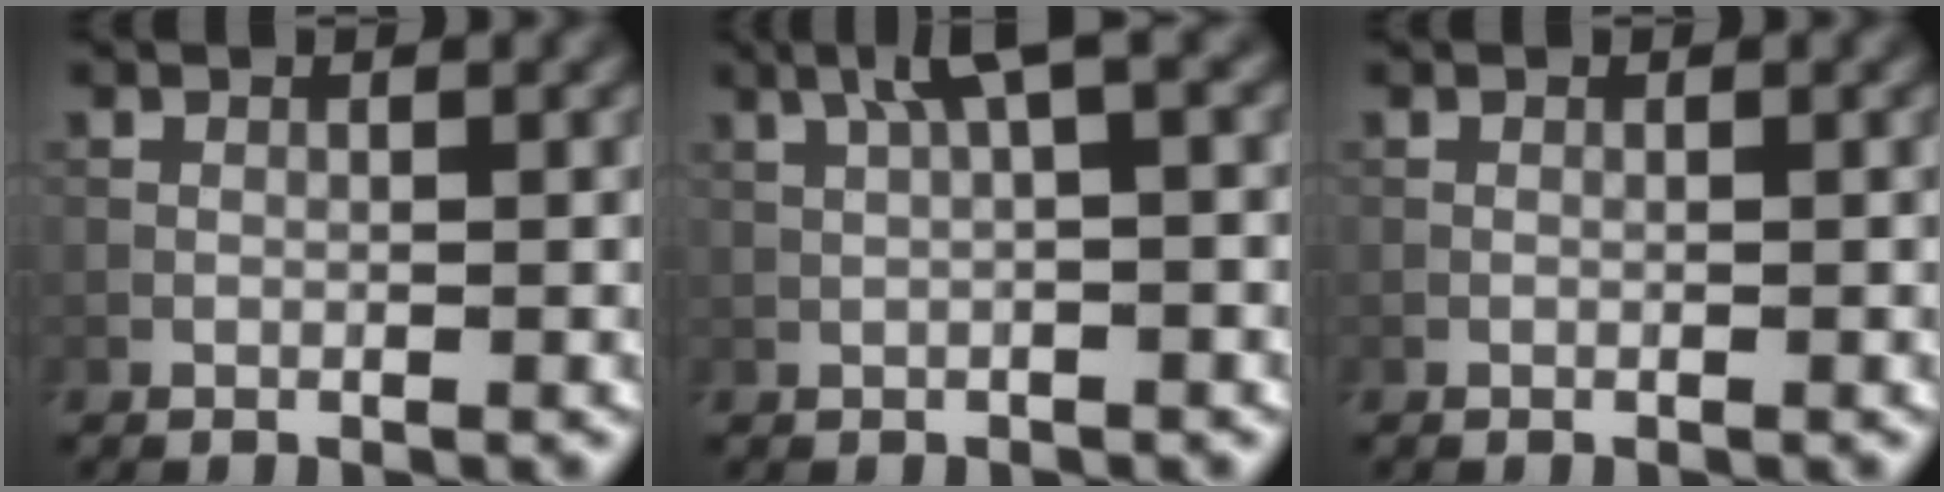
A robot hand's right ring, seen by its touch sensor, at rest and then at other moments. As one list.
[{"total": 3.6, "force": [1.4, 0.4, 3.3], "torque": [-0.063, 0.015, 0.024]}, {"total": 0.0}]